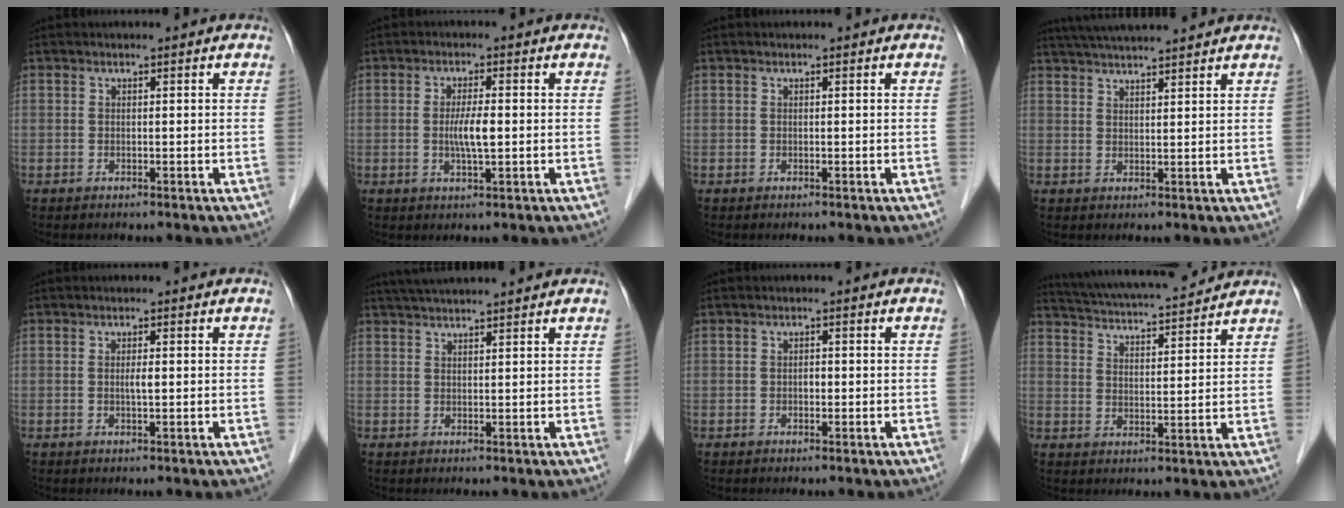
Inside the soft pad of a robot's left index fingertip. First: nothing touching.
{"total": 4.0, "force": [-0.4, 0.5, 3.9], "torque": [-0.080, -0.006, -0.007]}
{"total": 0.0}
{"total": 10.9, "force": [9.8, 0.6, 4.6], "torque": [-0.080, 0.035, 0.146]}
{"total": 1.2, "force": [-0.1, 0.1, 1.2], "torque": [-0.025, -0.002, -0.002]}
{"total": 7.6, "force": [6.8, 0.0, 3.4], "torque": [-0.055, 0.040, 0.102]}
{"total": 0.9, "force": [-0.3, 0.5, 0.7], "torque": [-0.013, 0.001, -0.006]}
{"total": 14.8, "force": [13.8, 1.5, 5.2], "torque": [-0.097, 0.027, 0.212]}